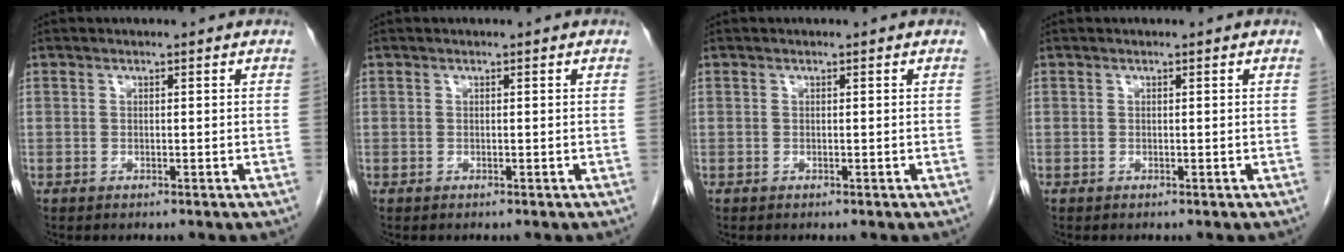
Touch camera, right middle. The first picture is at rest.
{"total": 0.0}
{"total": 0.0}
{"total": 0.0}